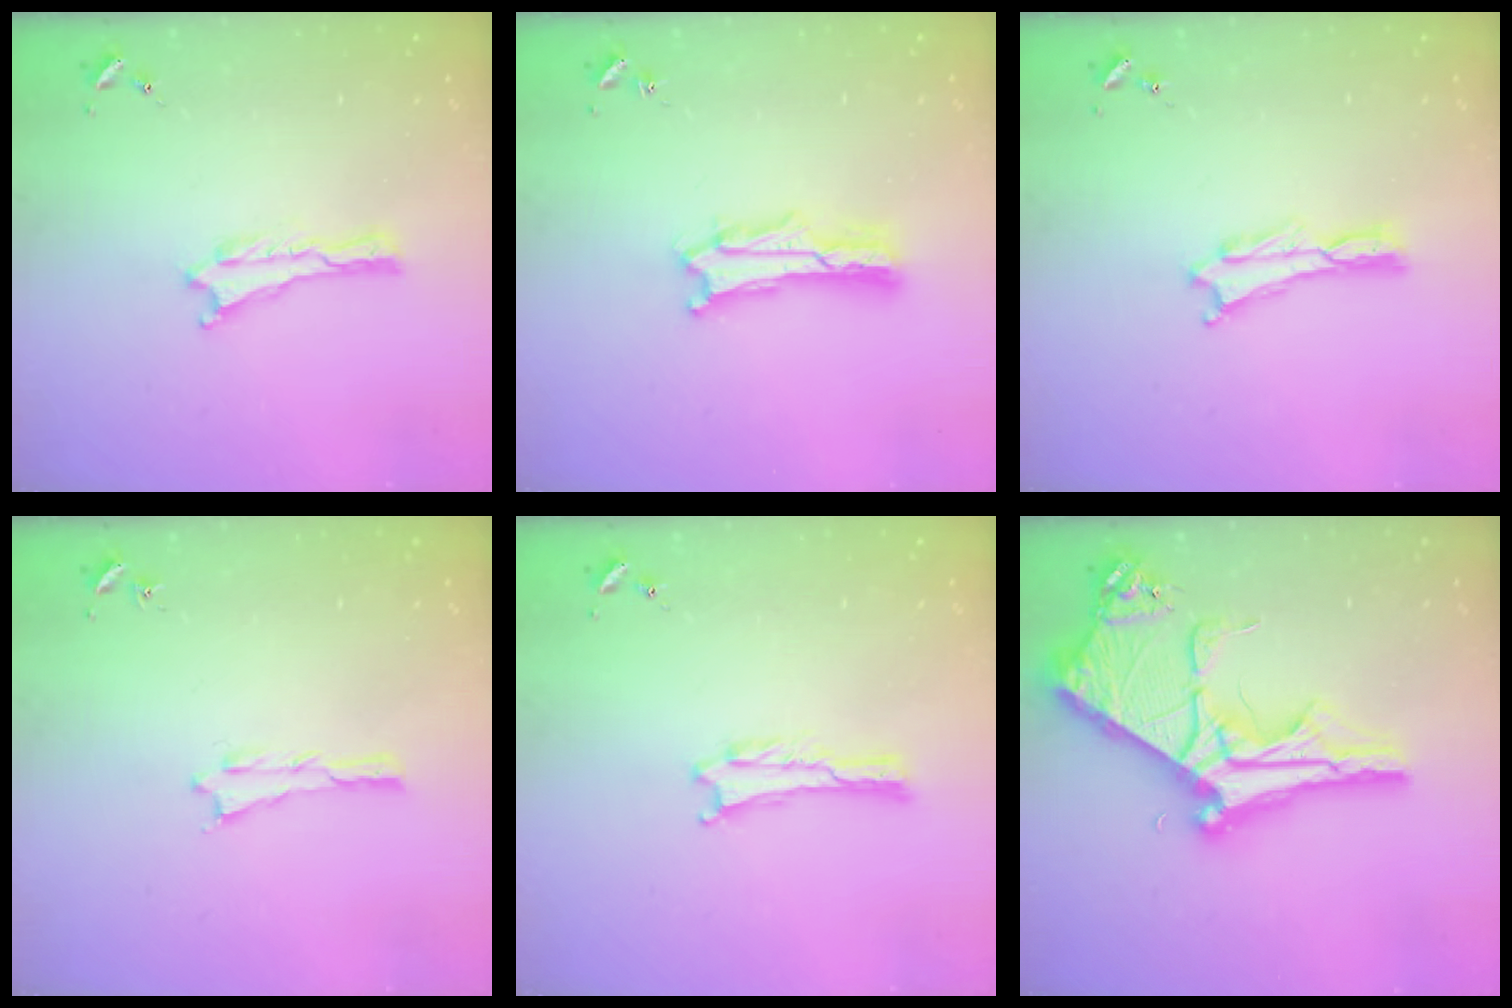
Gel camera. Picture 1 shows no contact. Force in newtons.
{"total": 2.0, "press": 2.0, "slide": 0.3}
{"total": 0.0}
{"total": 0.0}
{"total": 0.0}
{"total": 11.6, "press": 11.6, "slide": 1.2}